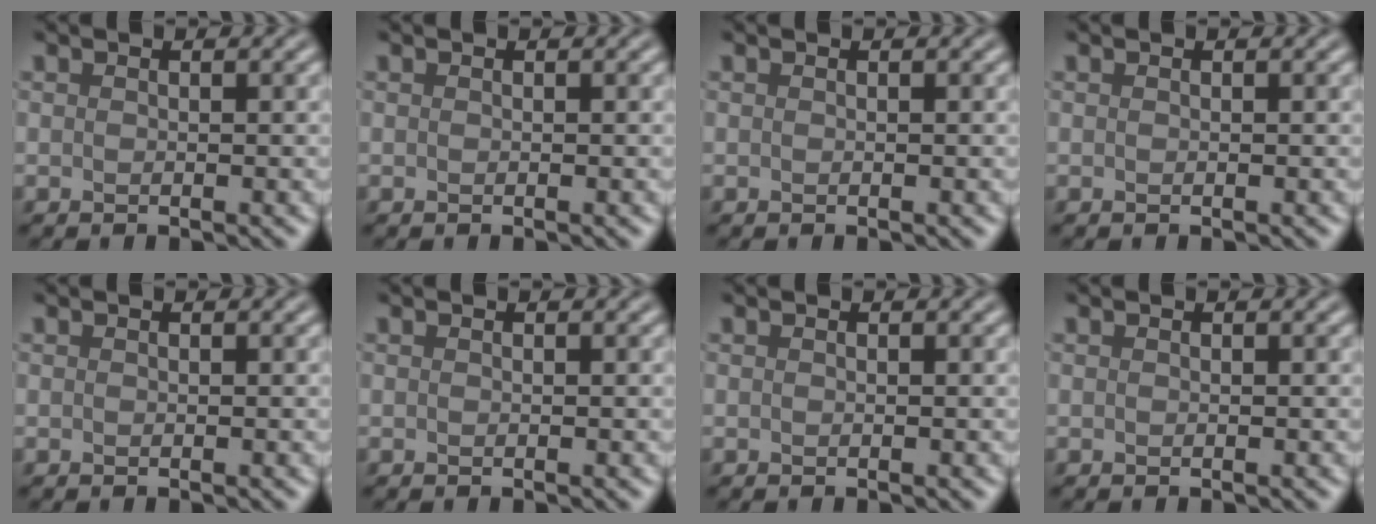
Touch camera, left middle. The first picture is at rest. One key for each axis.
{"total": 0.0}
{"total": 0.0}
{"total": 0.0}
{"total": 0.0}
{"total": 0.0}
{"total": 0.0}
{"total": 0.0}